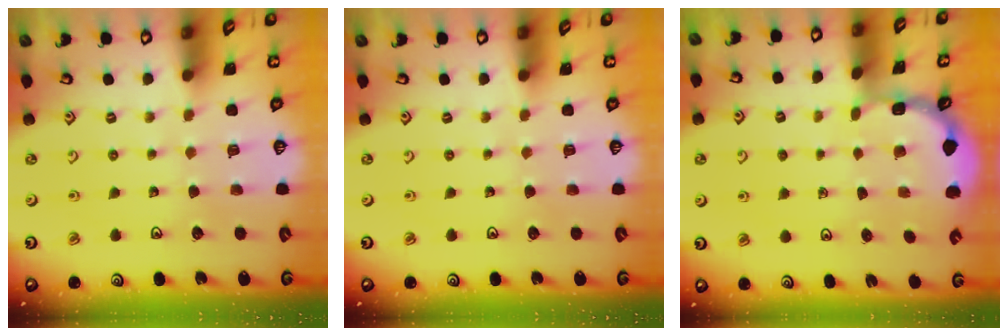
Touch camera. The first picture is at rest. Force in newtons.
{"total": 0.0}
{"total": 1.6, "press": 1.6, "slide": 0.2}